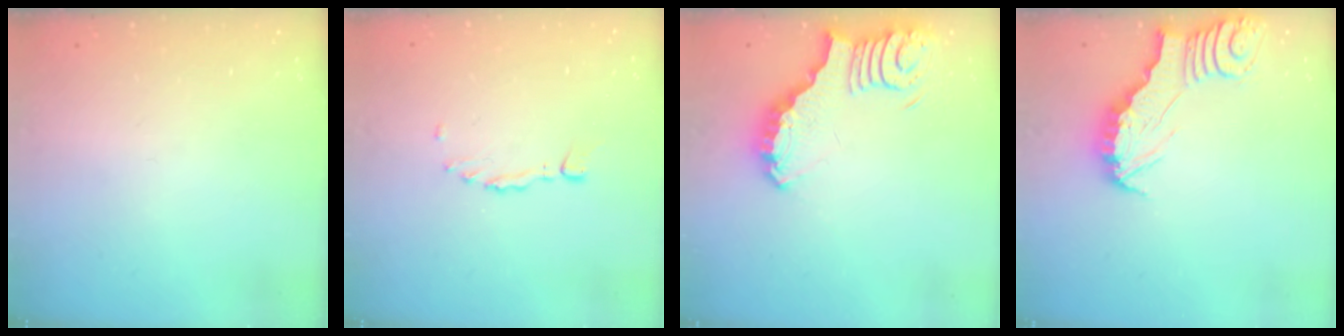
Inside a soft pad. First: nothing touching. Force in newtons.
{"total": 1.1, "press": 1.1, "slide": 0.3}
{"total": 3.5, "press": 3.5, "slide": 0.3}
{"total": 2.9, "press": 2.9, "slide": 0.3}